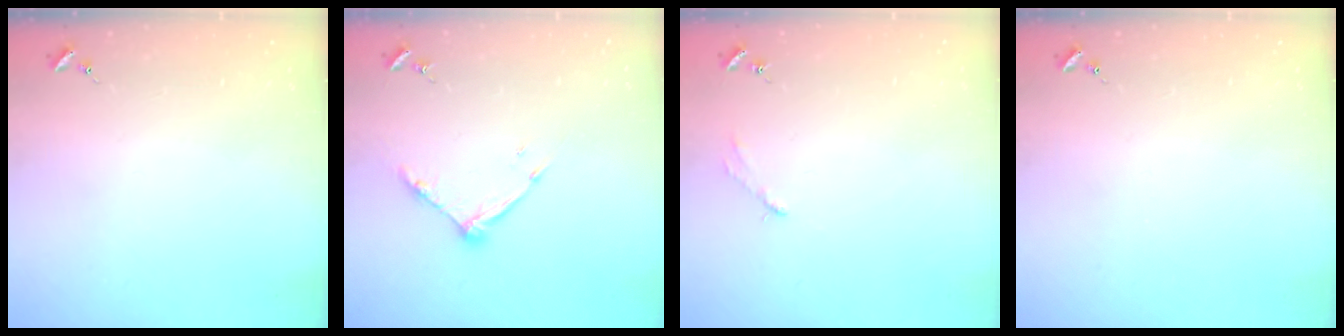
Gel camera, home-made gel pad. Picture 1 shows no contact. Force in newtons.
{"total": 9.3, "press": 9.3, "slide": 0.4}
{"total": 2.9, "press": 2.9, "slide": 0.4}
{"total": 0.0}